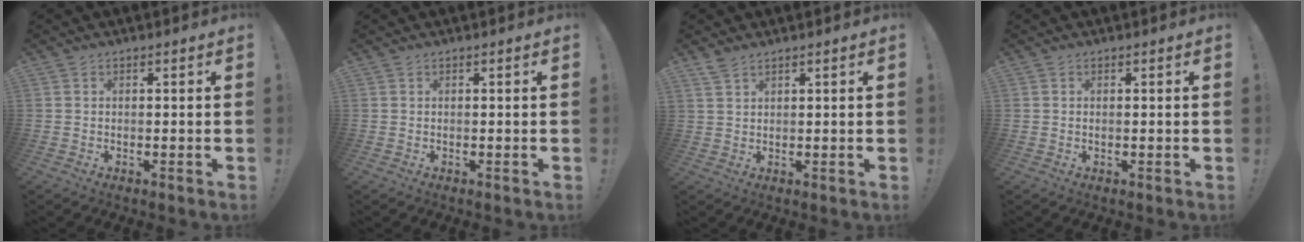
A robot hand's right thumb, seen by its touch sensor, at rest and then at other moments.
{"total": 0.0}
{"total": 2.9, "force": [2.3, 1.1, 1.5], "torque": [-0.024, -0.012, 0.042]}
{"total": 0.0}